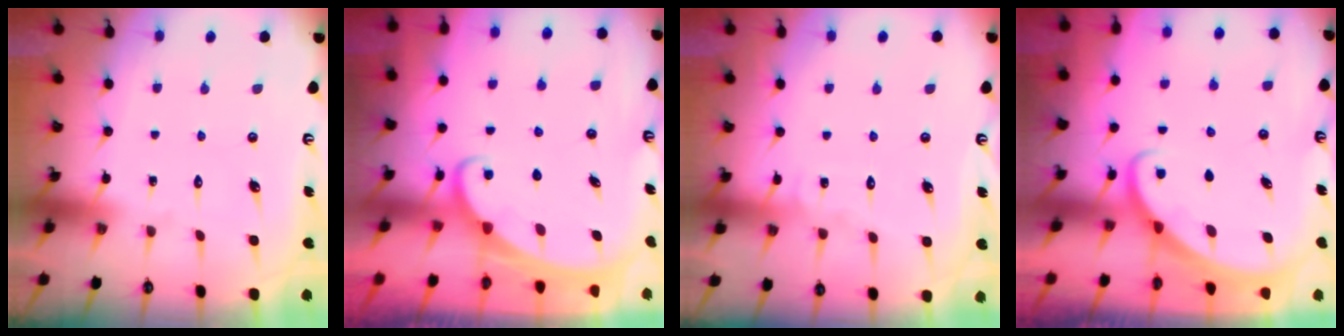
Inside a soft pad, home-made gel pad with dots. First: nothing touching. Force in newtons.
{"total": 1.9, "press": 1.9, "slide": 0.1}
{"total": 4.8, "press": 4.8, "slide": 0.4}
{"total": 2.3, "press": 2.3, "slide": 0.1}